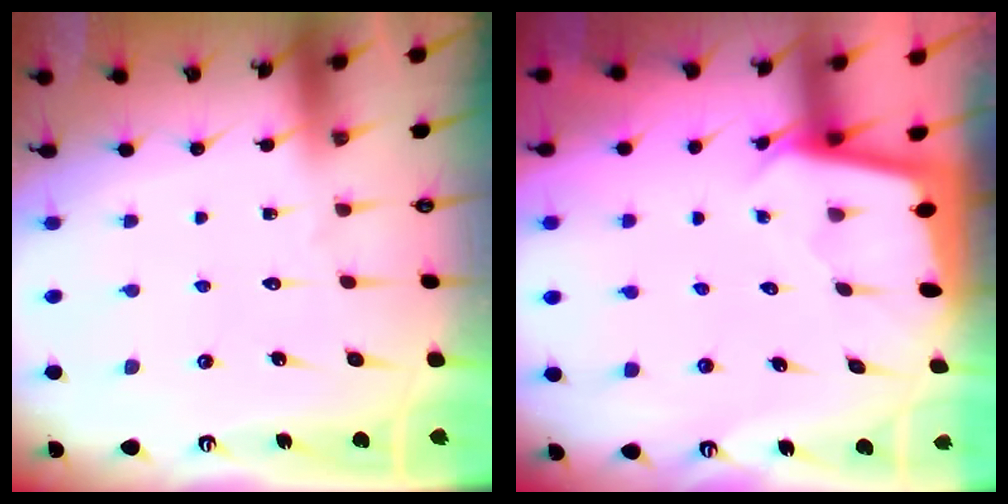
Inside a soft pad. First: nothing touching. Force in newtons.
{"total": 1.8, "press": 1.8, "slide": 0.1}